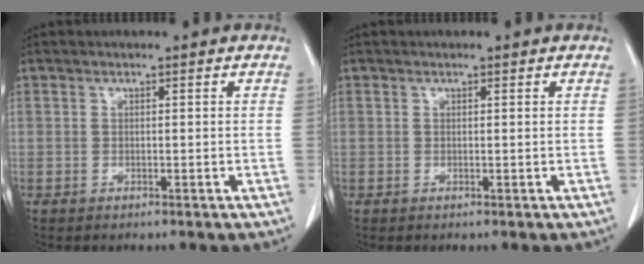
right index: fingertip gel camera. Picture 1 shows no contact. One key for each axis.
{"total": 0.0}